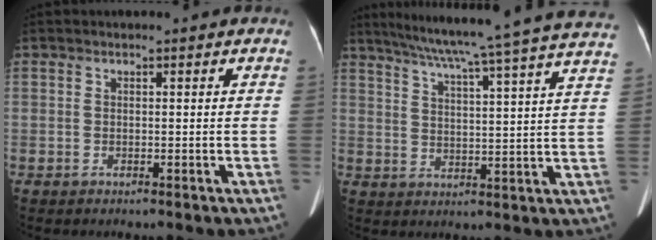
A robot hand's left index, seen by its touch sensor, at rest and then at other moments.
{"total": 25.6, "force": [22.2, -1.2, 12.7], "torque": [-0.210, -0.024, 0.284]}